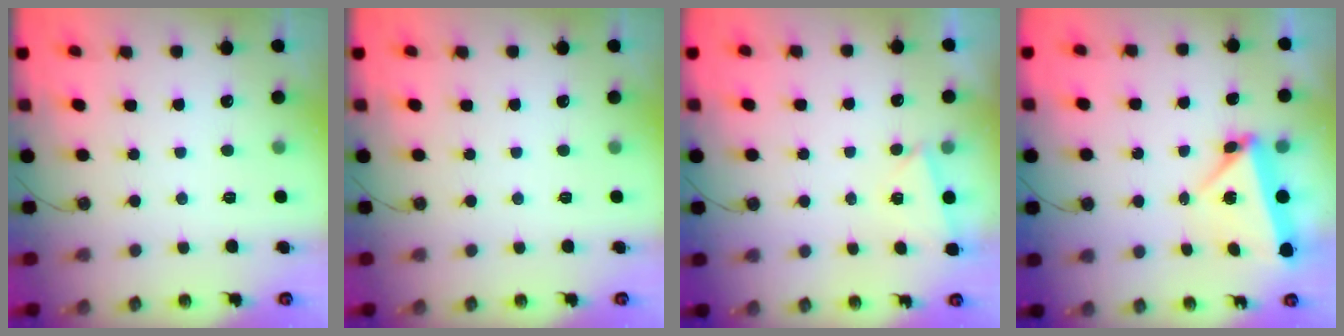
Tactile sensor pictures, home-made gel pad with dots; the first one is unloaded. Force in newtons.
{"total": 0.0}
{"total": 2.8, "press": 1.5, "slide": 2.3}
{"total": 5.5, "press": 5.5, "slide": 0.3}